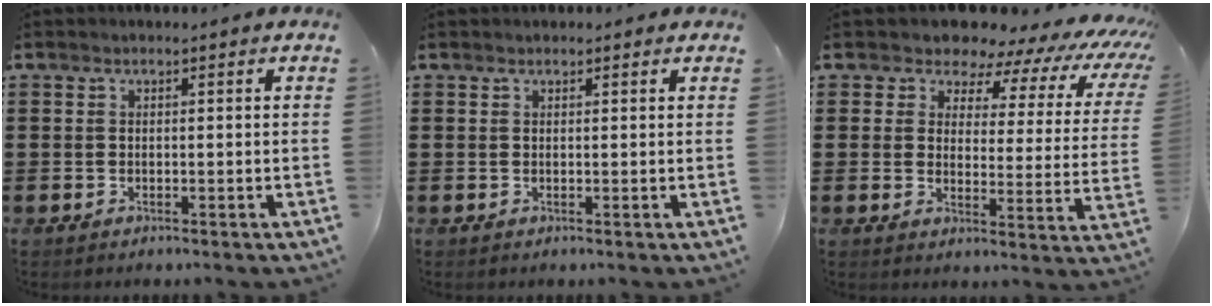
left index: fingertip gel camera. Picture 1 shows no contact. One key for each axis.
{"total": 0.8, "fx": 0.8, "fy": 0.1, "fz": 0.2, "tx": -0.005, "ty": 0.001, "tz": 0.015}
{"total": 7.2, "fx": 6.4, "fy": 2.5, "fz": 2.1, "tx": -0.062, "ty": -0.047, "tz": 0.109}